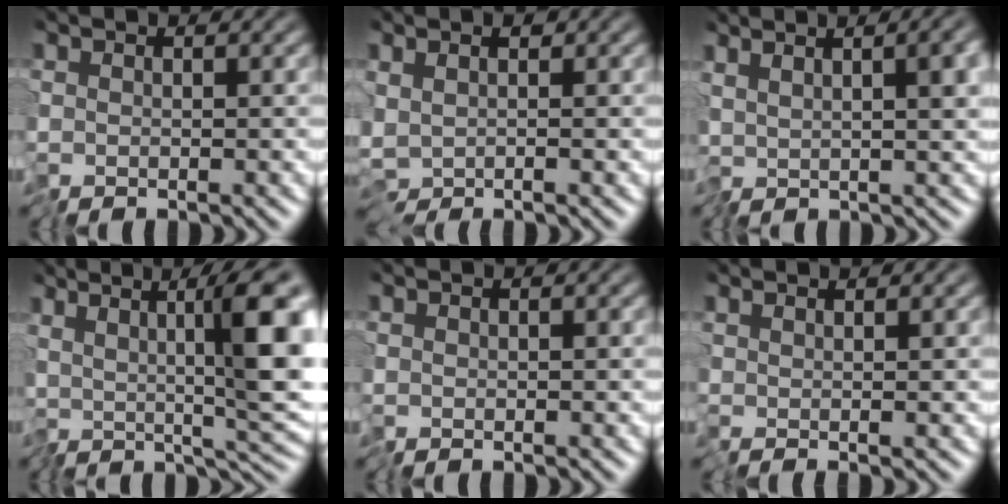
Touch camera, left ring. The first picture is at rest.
{"total": 2.2, "force": [0.0, 1.5, 1.7], "torque": [-0.031, -0.005, 0.004]}
{"total": 8.0, "force": [2.1, 3.1, 7.1], "torque": [-0.104, 0.018, 0.039]}
{"total": 9.6, "force": [2.3, 2.2, 9.1], "torque": [-0.156, 0.001, 0.040]}
{"total": 0.0}
{"total": 1.0, "force": [0.8, -0.6, 0.0], "torque": [-0.001, 0.003, 0.016]}